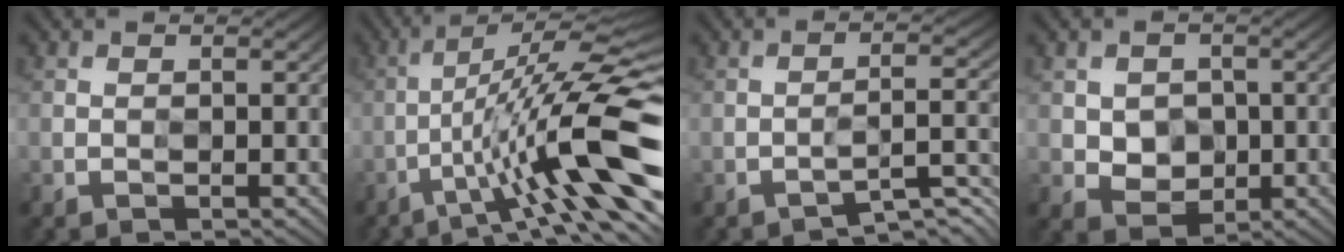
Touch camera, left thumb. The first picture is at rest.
{"total": 14.5, "force": [-4.2, 2.6, 13.7], "torque": [-0.198, 0.018, -0.059]}
{"total": 3.7, "force": [-3.2, 0.2, 1.9], "torque": [-0.005, 0.025, -0.055]}
{"total": 3.2, "force": [0.9, 3.1, 0.2], "torque": [-0.015, -0.002, 0.016]}